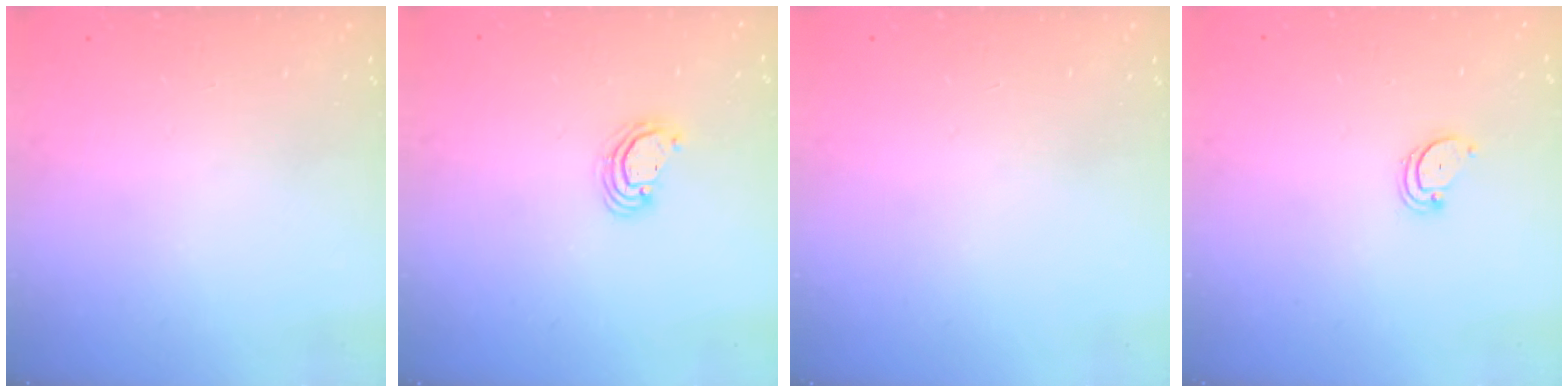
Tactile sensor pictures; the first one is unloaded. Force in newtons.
{"total": 3.0, "press": 3.0, "slide": 0.3}
{"total": 0.0}
{"total": 1.8, "press": 1.8, "slide": 0.2}